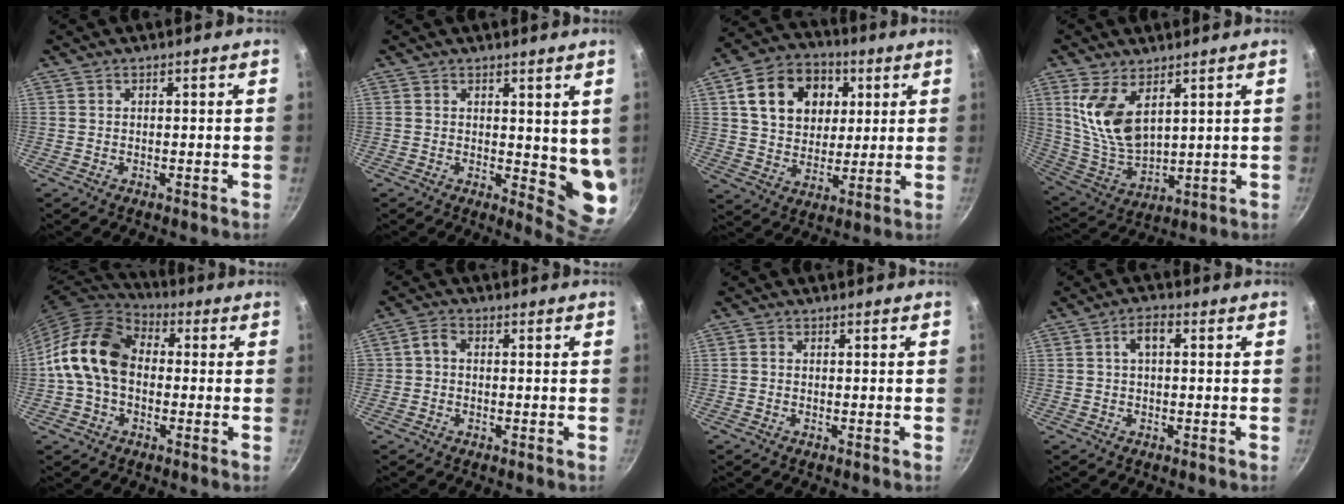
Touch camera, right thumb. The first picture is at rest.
{"total": 7.4, "force": [2.0, 3.4, 6.2], "torque": [-0.066, -0.032, 0.028]}
{"total": 16.1, "force": [4.8, 12.5, 9.0], "torque": [-0.127, 0.004, 0.075]}
{"total": 12.1, "force": [5.0, 6.3, 9.0], "torque": [-0.170, -0.042, 0.113]}
{"total": 14.7, "force": [-0.2, 10.6, 10.2], "torque": [-0.160, 0.033, -0.023]}
{"total": 2.5, "force": [-0.3, 1.9, 1.6], "torque": [-0.032, 0.011, -0.013]}
{"total": 0.7, "force": [-0.2, 0.5, 0.3], "torque": [-0.006, 0.003, -0.005]}
{"total": 3.4, "force": [0.4, 1.7, 2.9], "torque": [-0.058, 0.013, 0.003]}